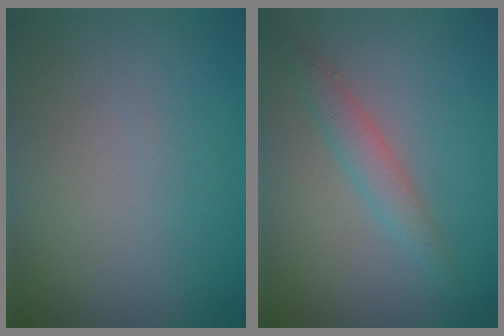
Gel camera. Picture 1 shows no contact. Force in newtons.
{"total": 2.3, "press": 2.3, "slide": 0.0}